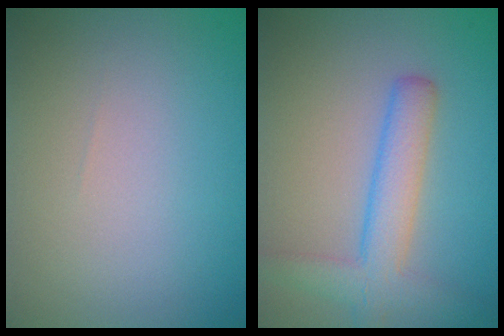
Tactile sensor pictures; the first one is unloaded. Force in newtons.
{"total": 4.3, "press": 4.3, "slide": 0.3}